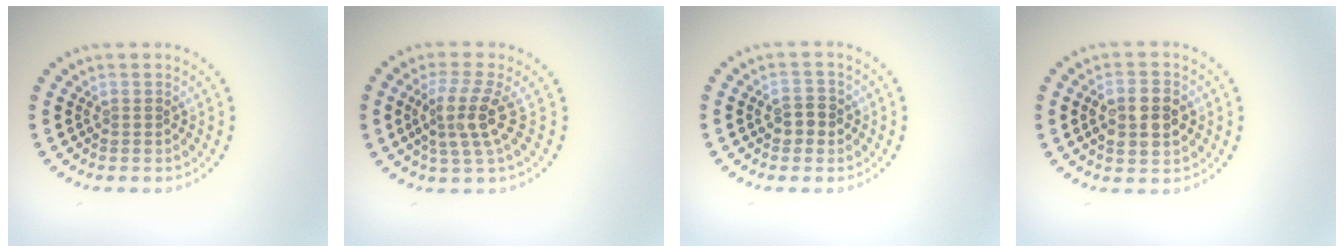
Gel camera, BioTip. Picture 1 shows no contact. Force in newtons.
{"total": 3.6, "press": 2.8, "slide": 2.4}
{"total": 2.1, "press": 2.0, "slide": 0.3}
{"total": 4.4, "press": 4.4, "slide": 0.3}